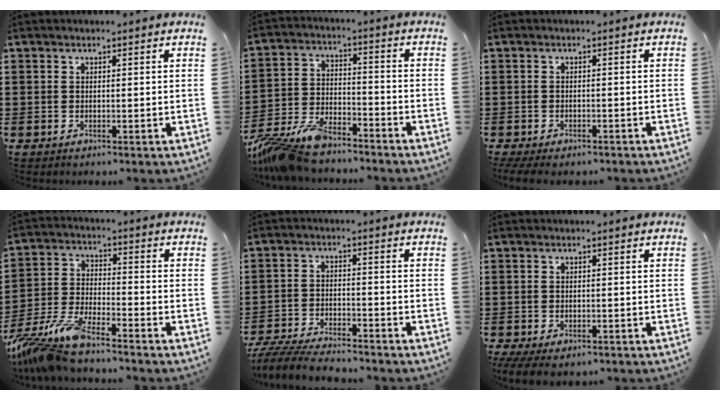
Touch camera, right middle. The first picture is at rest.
{"total": 8.9, "force": [-8.1, 2.2, 3.1], "torque": [-0.077, 0.011, -0.159]}
{"total": 1.4, "force": [-1.4, 0.3, 0.4], "torque": [-0.011, -0.001, -0.028]}
{"total": 9.2, "force": [-8.4, 0.4, 3.7], "torque": [-0.094, -0.006, -0.172]}
{"total": 6.0, "force": [-5.8, 0.6, 1.7], "torque": [-0.042, -0.001, -0.115]}
{"total": 1.6, "force": [-1.4, 0.4, 0.6], "torque": [-0.021, -0.003, -0.030]}